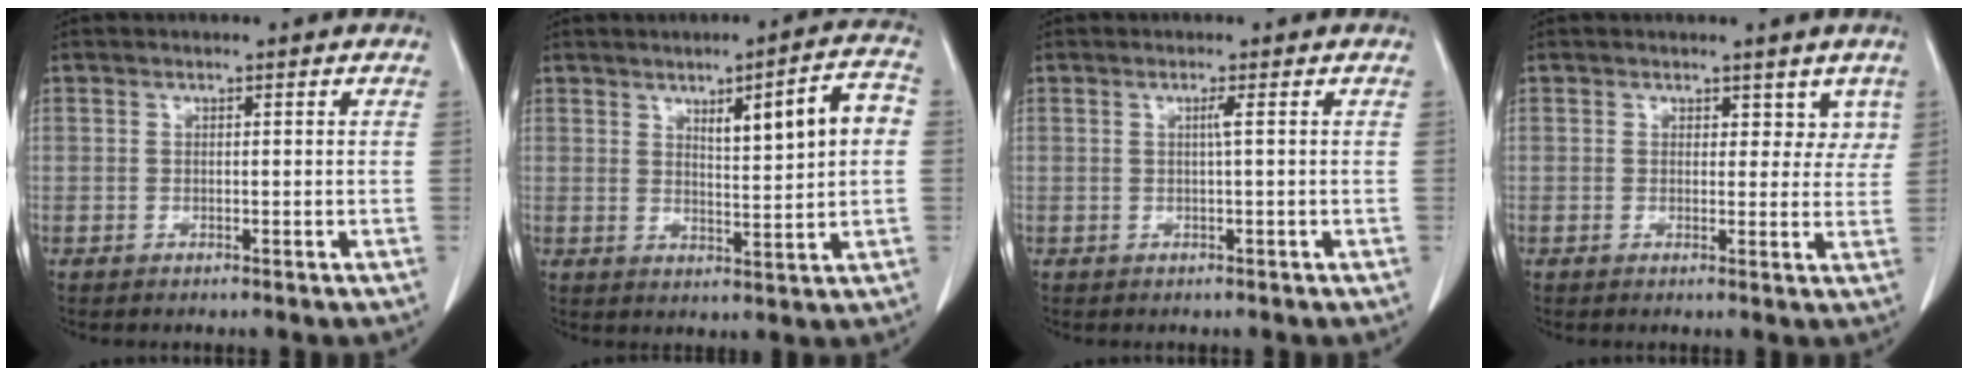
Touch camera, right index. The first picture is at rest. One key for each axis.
{"total": 8.7, "fx": 2.0, "fy": 0.9, "fz": 8.4, "tx": -0.123, "ty": 0.012, "tz": 0.032}
{"total": 1.0, "fx": 0.1, "fy": -0.4, "fz": 0.9, "tx": -0.015, "ty": 0.001, "tz": 0.001}
{"total": 3.4, "fx": 2.2, "fy": 2.3, "fz": 1.4, "tx": 0.008, "ty": -0.002, "tz": 0.023}